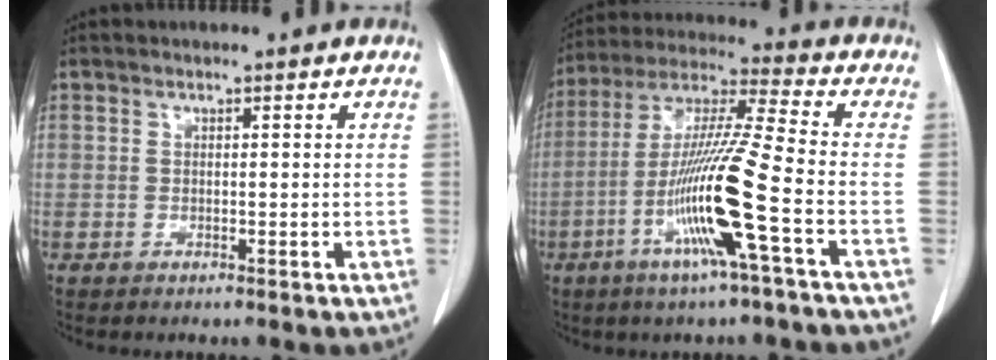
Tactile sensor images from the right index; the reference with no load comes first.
{"total": 15.4, "force": [-5.1, -1.1, 14.4], "torque": [-0.290, -0.013, -0.105]}